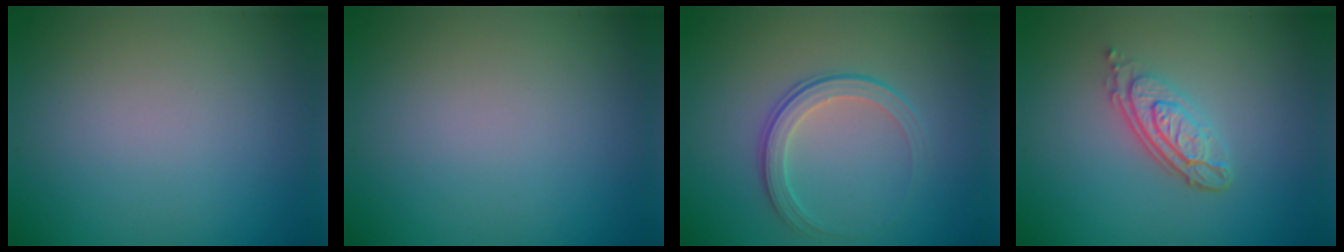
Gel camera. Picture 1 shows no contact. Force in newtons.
{"total": 0.0}
{"total": 2.5, "press": 1.9, "slide": 1.7}
{"total": 3.9, "press": 2.9, "slide": 2.6}